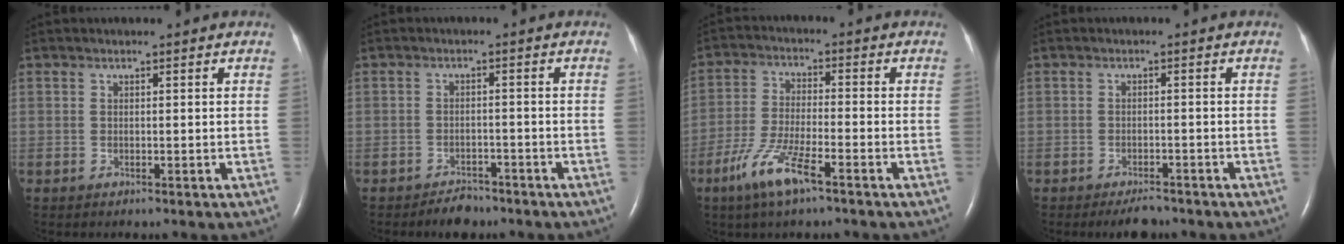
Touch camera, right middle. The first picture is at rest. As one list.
[{"total": 3.3, "force": [-2.8, 1.4, 1.0], "torque": [-0.021, 0.001, -0.041]}, {"total": 8.4, "force": [-5.1, 1.2, 6.6], "torque": [-0.142, -0.013, -0.096]}, {"total": 3.1, "force": [-2.6, 1.0, 1.3], "torque": [-0.026, -0.003, -0.038]}]